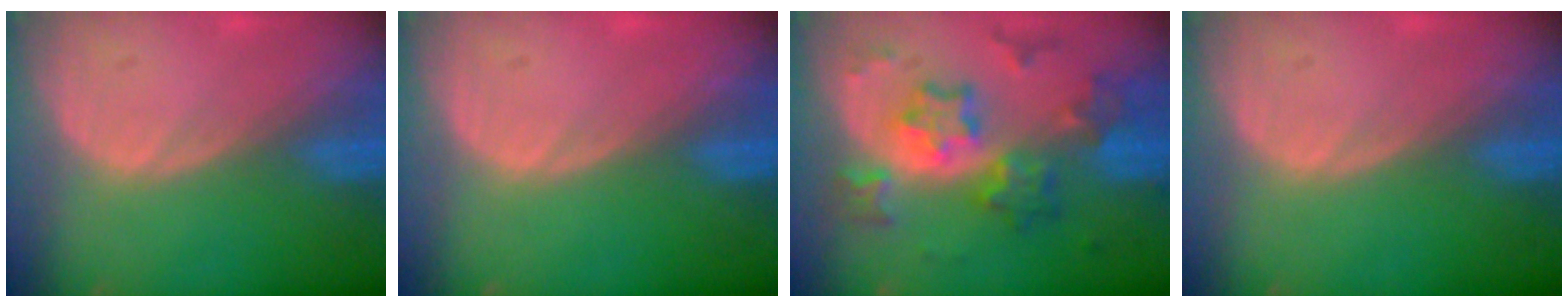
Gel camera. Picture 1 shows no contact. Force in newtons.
{"total": 0.0}
{"total": 8.9, "press": 8.9, "slide": 0.8}
{"total": 0.0}